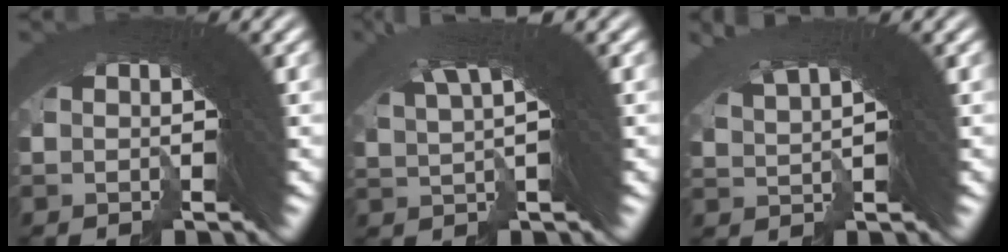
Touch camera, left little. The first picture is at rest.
{"total": 5.0, "force": [4.1, -0.4, 2.7], "torque": [-0.033, 0.034, 0.069]}
{"total": 4.4, "force": [4.0, -0.1, 1.8], "torque": [-0.020, 0.032, 0.067]}